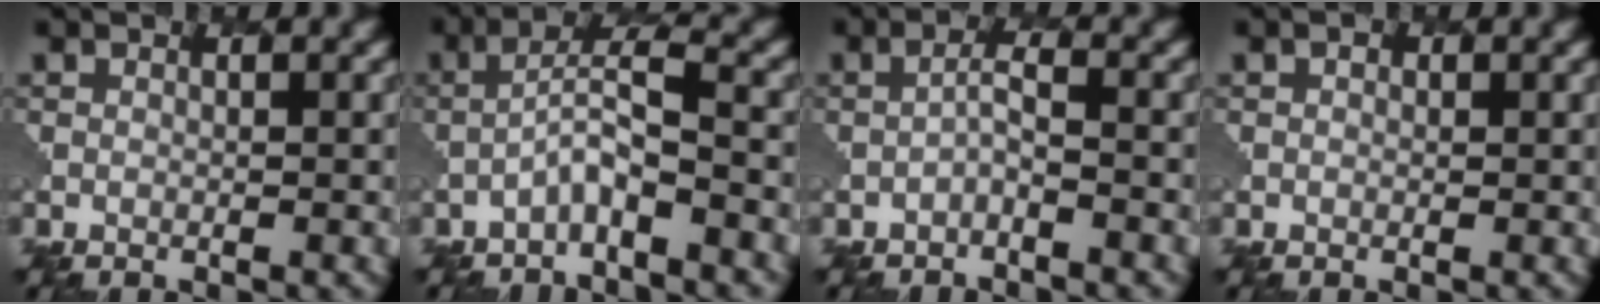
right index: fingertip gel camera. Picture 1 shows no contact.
{"total": 3.2, "force": [-1.6, 0.4, 2.7], "torque": [-0.052, 0.015, -0.041]}
{"total": 1.2, "force": [-0.6, 0.1, 1.1], "torque": [-0.025, 0.009, -0.018]}
{"total": 1.0, "force": [0.2, 0.8, 0.4], "torque": [0.008, 0.009, -0.002]}